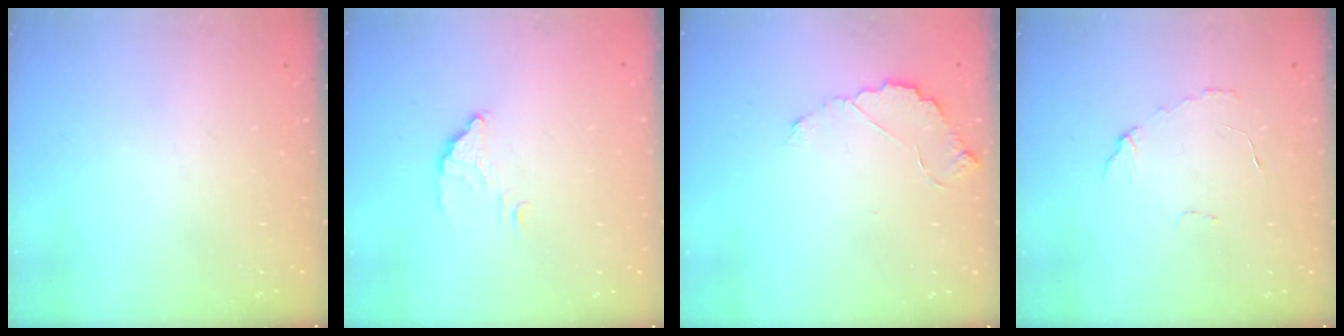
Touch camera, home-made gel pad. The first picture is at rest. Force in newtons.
{"total": 3.3, "press": 3.3, "slide": 0.1}
{"total": 5.8, "press": 5.8, "slide": 0.4}
{"total": 4.5, "press": 4.5, "slide": 0.4}